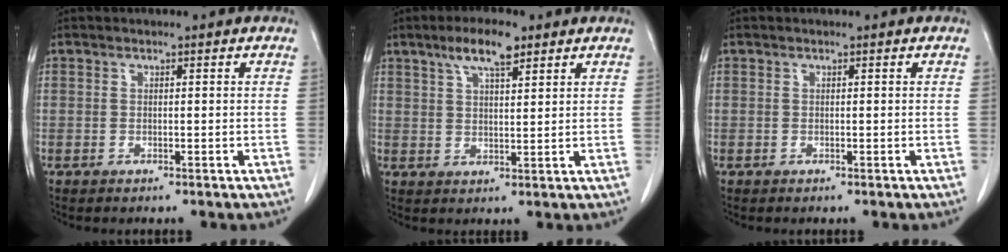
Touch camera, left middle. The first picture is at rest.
{"total": 6.3, "force": [4.1, 1.5, 4.5], "torque": [-0.088, 0.008, 0.071]}
{"total": 0.0}